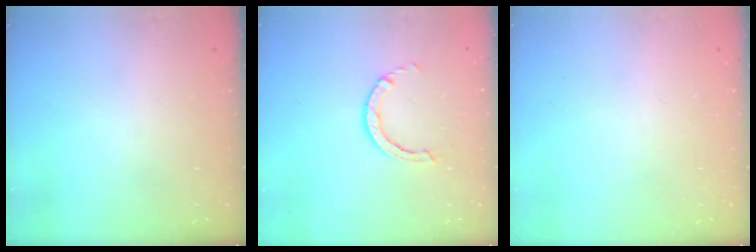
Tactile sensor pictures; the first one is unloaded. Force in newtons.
{"total": 2.6, "press": 2.6, "slide": 0.3}
{"total": 0.0}